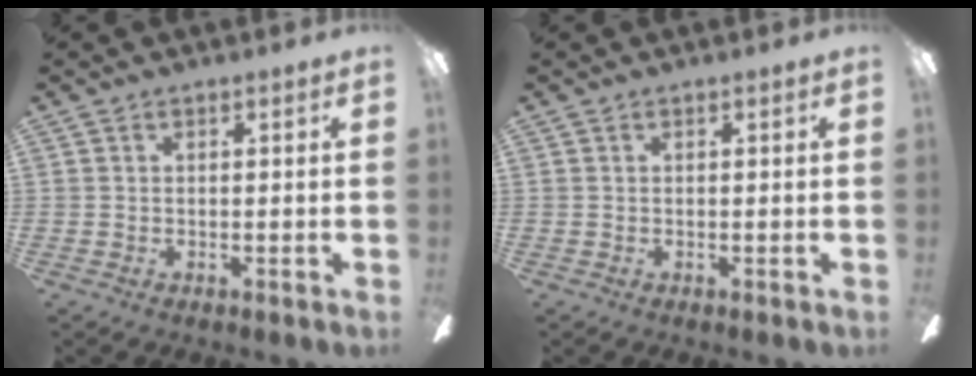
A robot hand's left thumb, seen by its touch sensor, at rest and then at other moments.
{"total": 0.0}